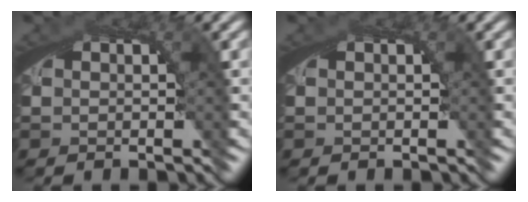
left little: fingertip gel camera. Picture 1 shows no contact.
{"total": 0.0}